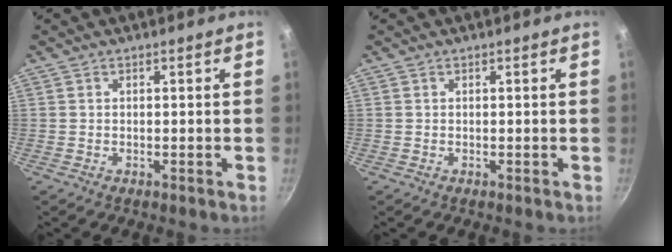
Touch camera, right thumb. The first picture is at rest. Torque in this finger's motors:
{"motor_torque": [0.01, 0.01, 0.00, 0.00, 0.03]}